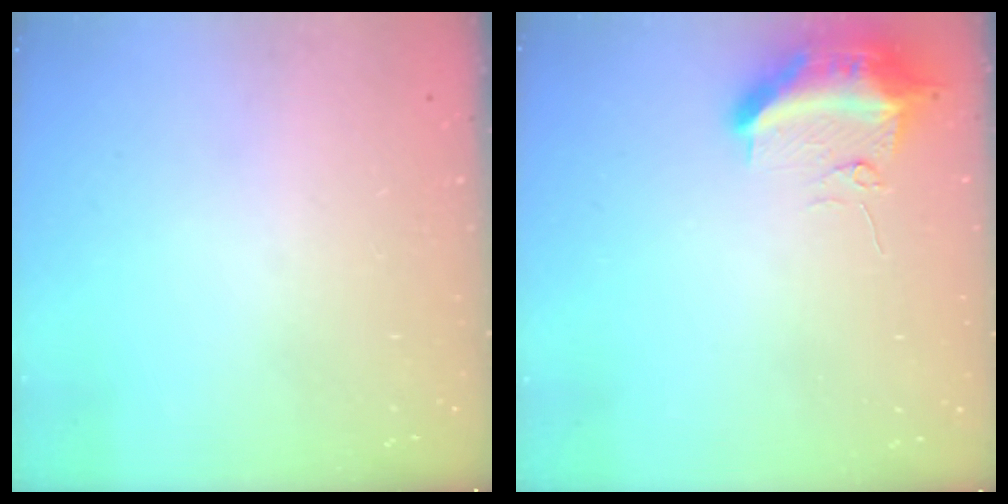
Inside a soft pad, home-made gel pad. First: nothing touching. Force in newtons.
{"total": 12.3, "press": 10.5, "slide": 6.3}